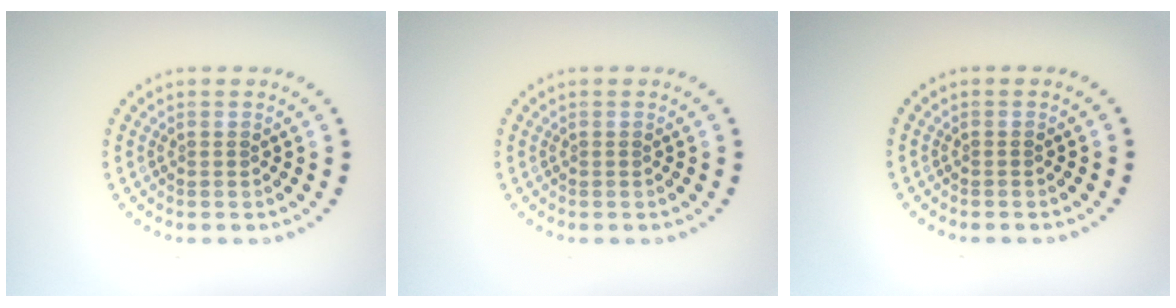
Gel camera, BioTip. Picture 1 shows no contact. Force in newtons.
{"total": 0.0}
{"total": 0.0}